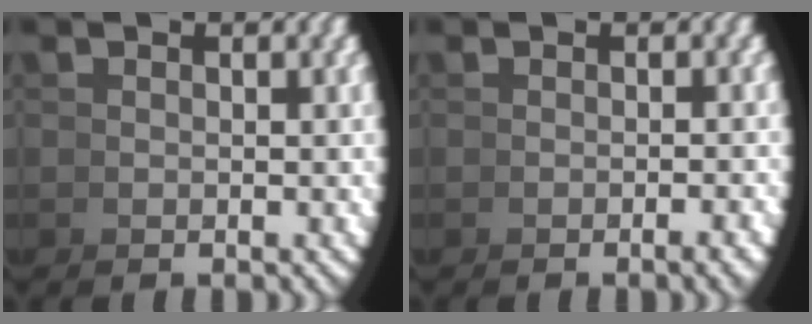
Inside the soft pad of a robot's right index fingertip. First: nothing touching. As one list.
[{"total": 1.5, "force": [-0.8, 0.3, 1.3], "torque": [-0.008, 0.012, -0.018]}]